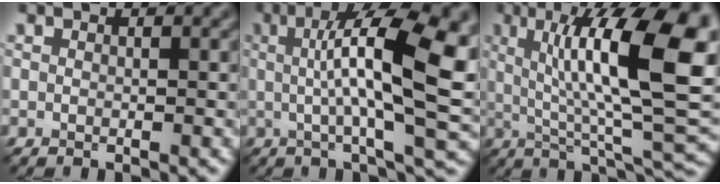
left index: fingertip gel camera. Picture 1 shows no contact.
{"total": 12.6, "force": [2.0, 3.2, 12.0], "torque": [-0.171, 0.008, 0.032]}
{"total": 14.4, "force": [3.3, 3.4, 13.6], "torque": [-0.188, 0.013, 0.047]}